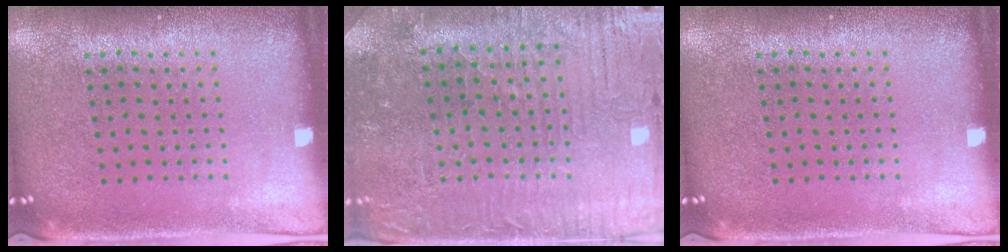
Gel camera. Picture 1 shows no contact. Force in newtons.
{"total": 2.0, "press": 1.9, "slide": 0.4}
{"total": 0.0}